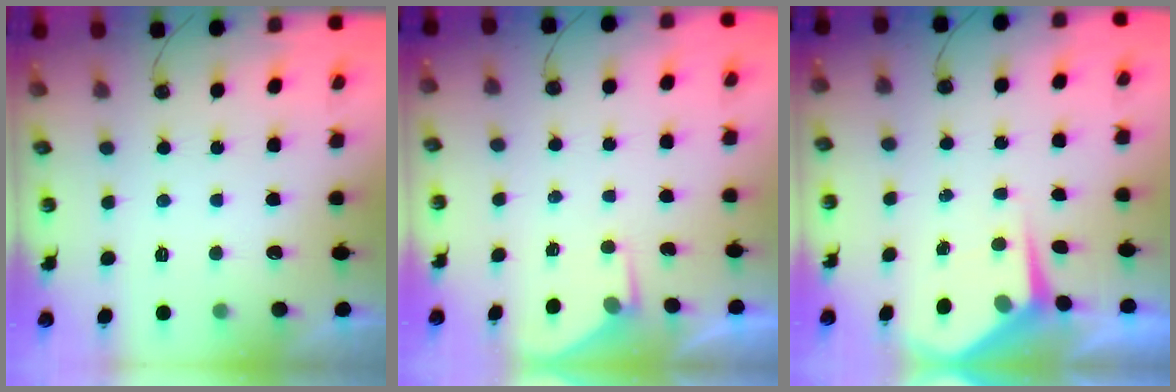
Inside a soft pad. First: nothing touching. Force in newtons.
{"total": 3.1, "press": 3.1, "slide": 0.4}
{"total": 4.4, "press": 4.3, "slide": 0.5}